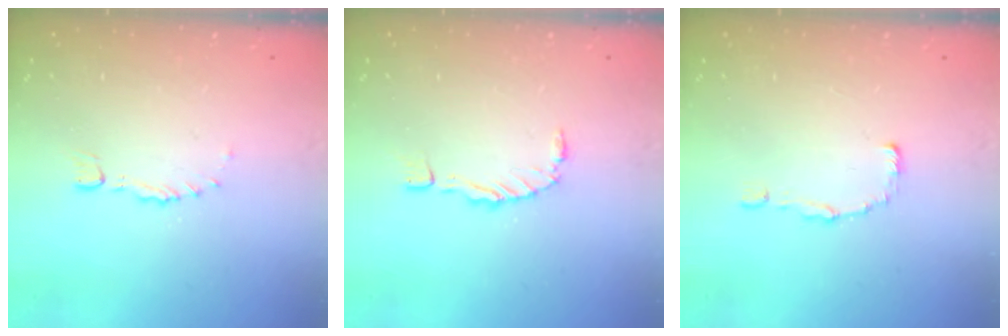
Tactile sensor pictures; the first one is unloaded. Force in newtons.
{"total": 0.0}
{"total": 0.0}